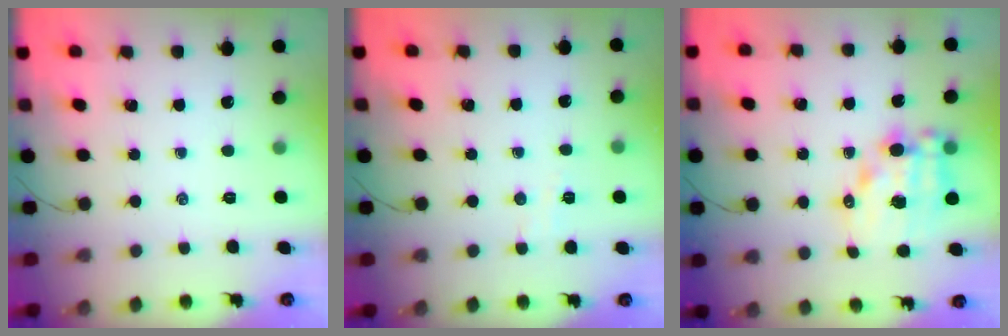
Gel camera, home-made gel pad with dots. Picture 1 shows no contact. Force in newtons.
{"total": 2.9, "press": 2.7, "slide": 1.0}
{"total": 12.9, "press": 12.5, "slide": 3.2}